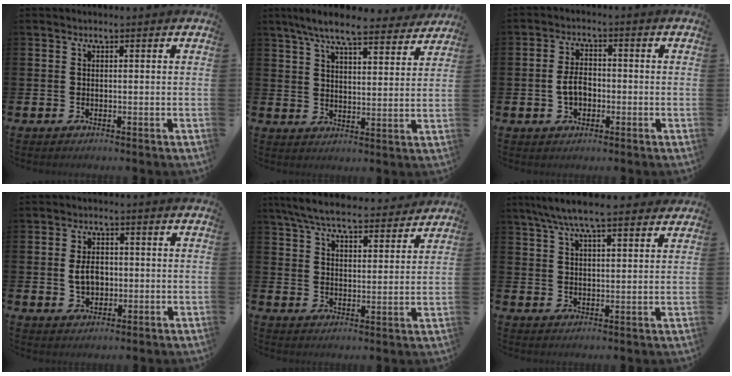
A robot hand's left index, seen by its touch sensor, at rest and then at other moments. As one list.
[{"total": 8.2, "force": [7.4, 1.3, 3.2], "torque": [-0.072, -0.039, 0.129]}, {"total": 3.6, "force": [-0.8, 2.4, 2.5], "torque": [-0.033, -0.001, -0.020]}, {"total": 4.0, "force": [-0.1, 2.8, 2.8], "torque": [-0.034, 0.001, -0.010]}, {"total": 7.1, "force": [6.7, 1.2, 2.2], "torque": [-0.063, -0.037, 0.117]}, {"total": 7.5, "force": [6.7, 1.2, 3.2], "torque": [-0.076, -0.018, 0.122]}]